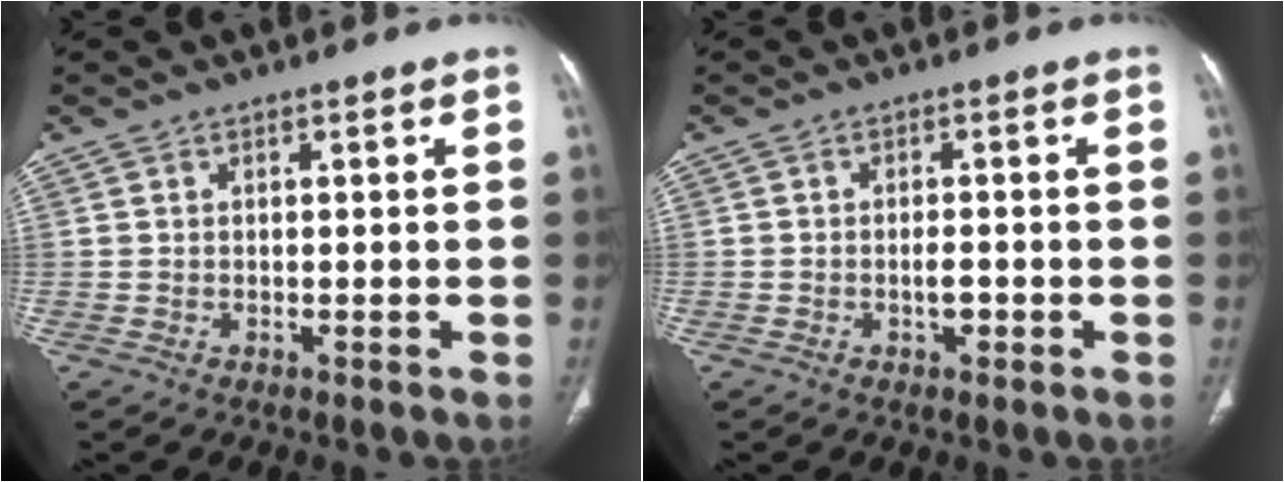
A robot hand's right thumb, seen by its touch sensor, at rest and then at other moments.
{"total": 2.2, "force": [-0.7, 1.2, 1.7], "torque": [-0.023, 0.003, -0.010]}